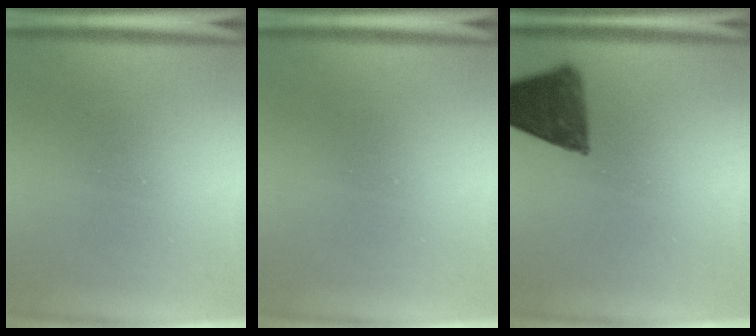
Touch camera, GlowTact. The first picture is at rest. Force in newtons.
{"total": 0.0}
{"total": 10.0}